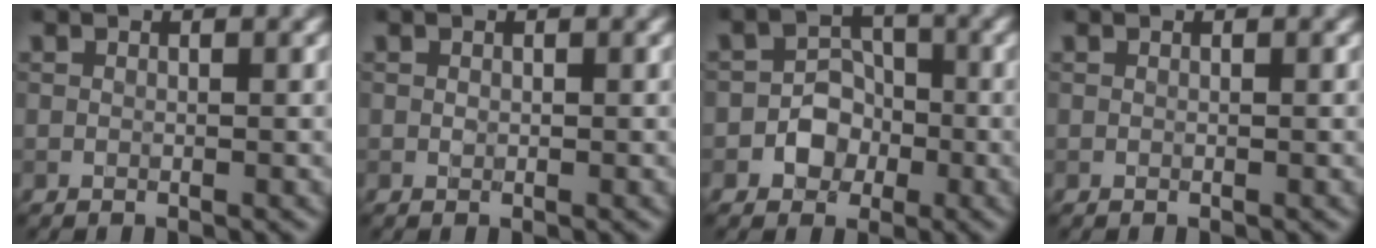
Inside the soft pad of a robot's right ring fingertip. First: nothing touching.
{"total": 0.0}
{"total": 3.0, "force": [-1.0, 2.5, 1.2], "torque": [0.002, 0.008, -0.023]}
{"total": 0.0}